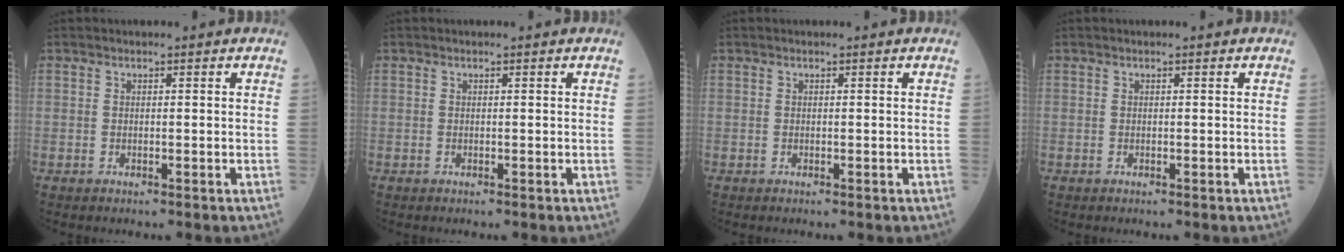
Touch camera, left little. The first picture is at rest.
{"total": 0.0}
{"total": 0.0}
{"total": 0.0}